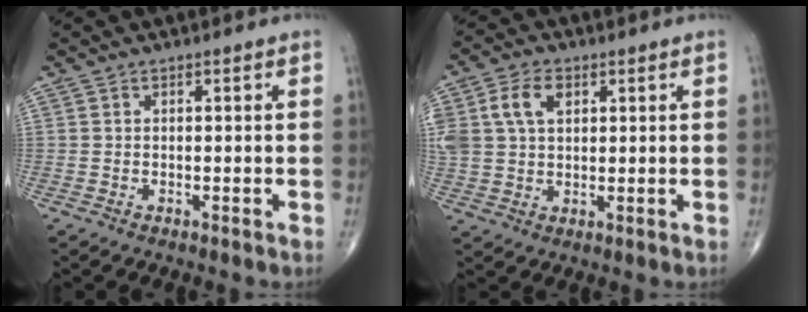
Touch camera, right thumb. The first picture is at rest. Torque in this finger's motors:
{"motor_torque": [1.06, 1.22, 1.03, 0.35, 0.10]}